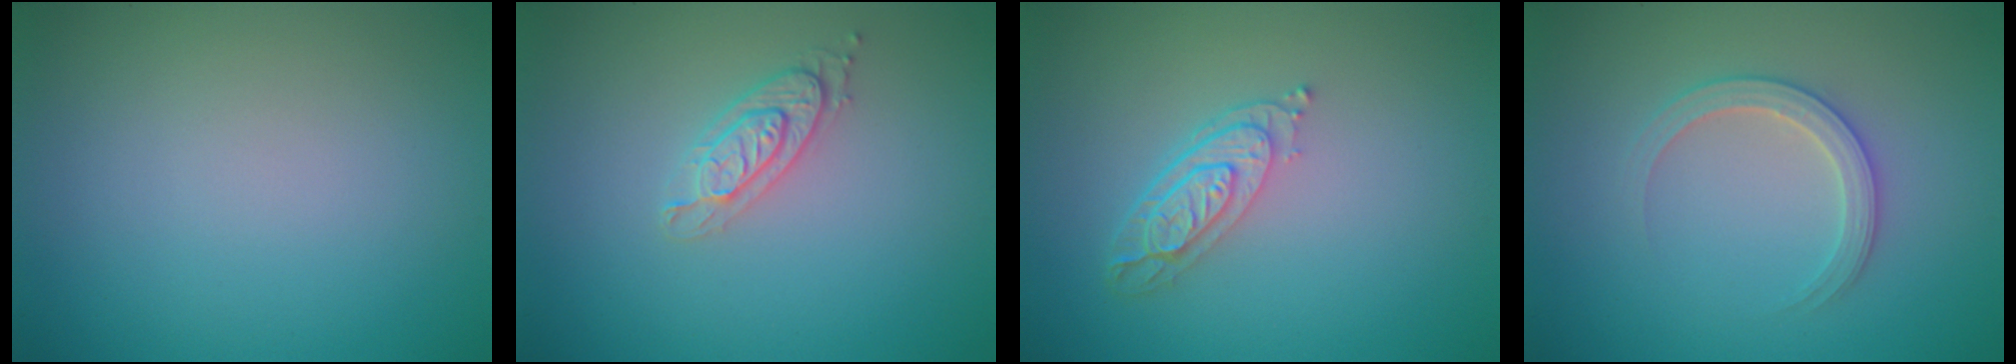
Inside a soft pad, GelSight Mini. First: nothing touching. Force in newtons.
{"total": 2.0, "press": 1.9, "slide": 0.4}
{"total": 3.6, "press": 2.7, "slide": 2.4}
{"total": 2.5, "press": 2.5, "slide": 0.3}